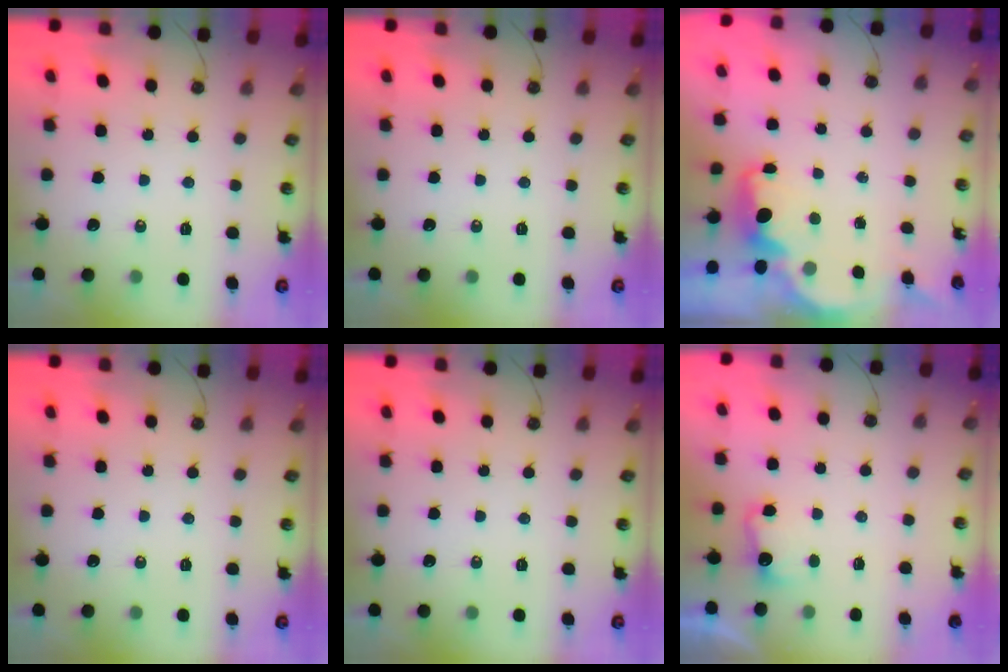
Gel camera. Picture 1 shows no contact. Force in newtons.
{"total": 0.0}
{"total": 2.3, "press": 2.2, "slide": 0.6}
{"total": 0.0}
{"total": 0.0}
{"total": 3.0, "press": 2.8, "slide": 1.0}